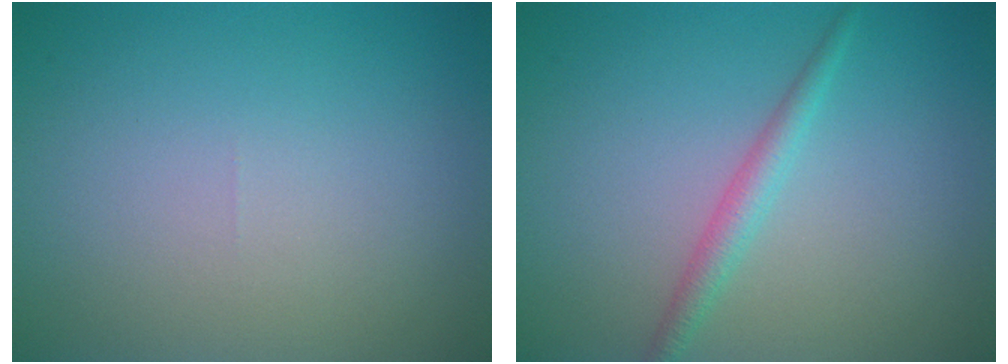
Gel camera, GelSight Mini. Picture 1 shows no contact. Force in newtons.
{"total": 1.9, "press": 1.9, "slide": 0.1}